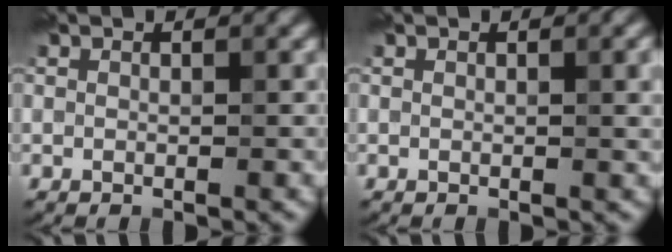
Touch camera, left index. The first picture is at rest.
{"total": 1.6, "force": [0.3, 0.4, 1.6], "torque": [-0.016, 0.002, 0.003]}